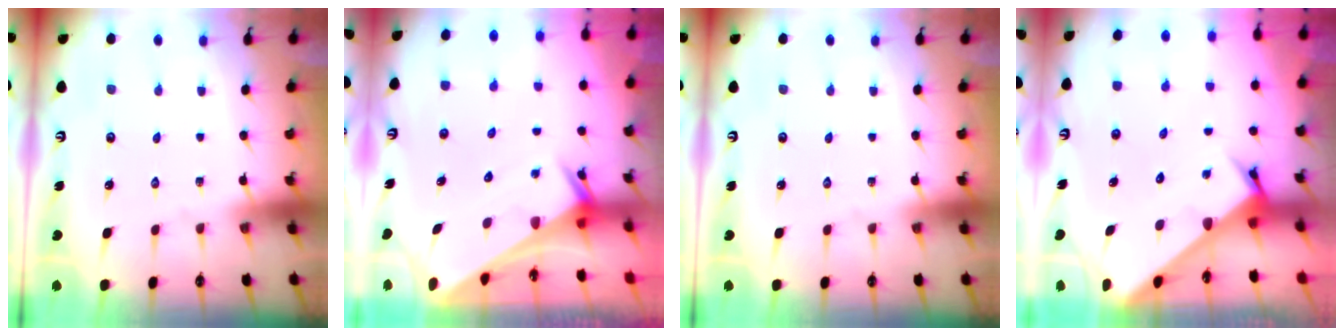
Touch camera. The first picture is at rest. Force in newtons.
{"total": 2.5, "press": 2.5, "slide": 0.1}
{"total": 0.0}
{"total": 3.4, "press": 3.4, "slide": 0.2}